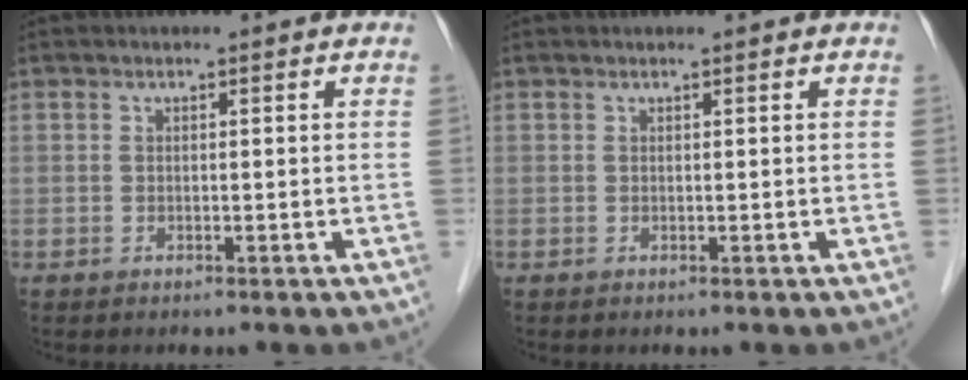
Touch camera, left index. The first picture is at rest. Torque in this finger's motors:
{"motor_torque": [0.13, -0.19, -0.04, -0.01]}